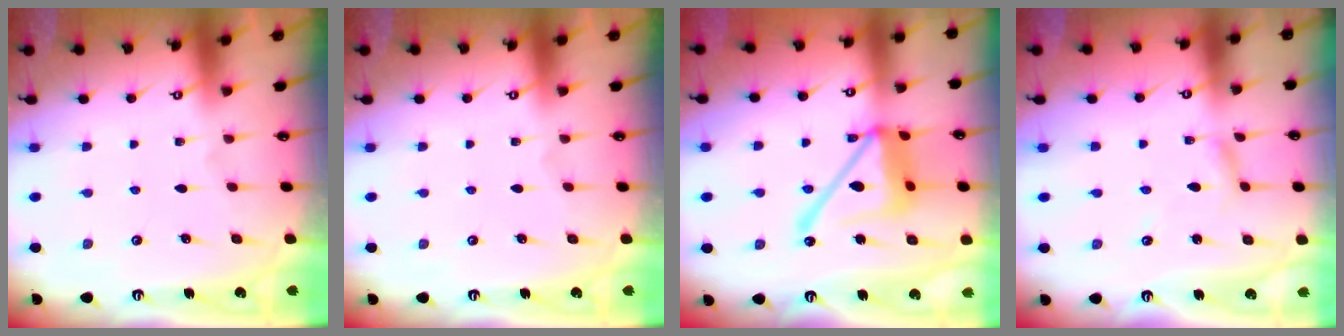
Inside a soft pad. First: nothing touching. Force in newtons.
{"total": 0.0}
{"total": 17.7, "press": 17.7, "slide": 1.6}
{"total": 2.9, "press": 2.9, "slide": 0.2}